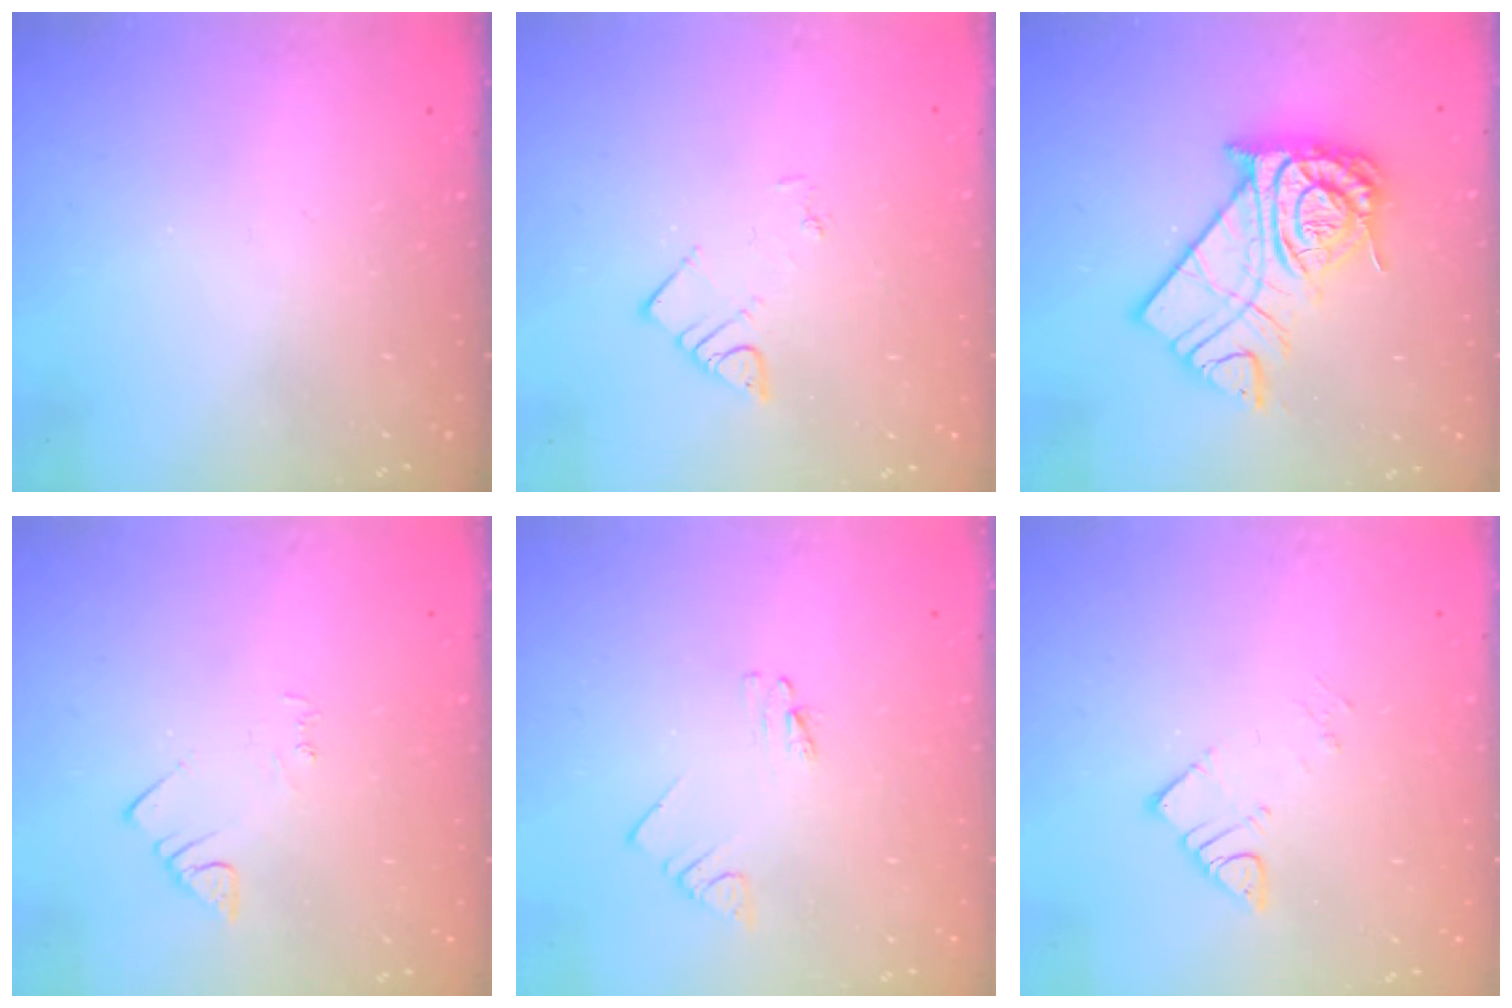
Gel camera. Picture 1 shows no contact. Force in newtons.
{"total": 3.7, "press": 3.6, "slide": 0.4}
{"total": 18.2, "press": 18.1, "slide": 1.6}
{"total": 2.5, "press": 2.5, "slide": 0.4}
{"total": 1.1, "press": 1.1, "slide": 0.0}
{"total": 5.1, "press": 5.1, "slide": 0.4}